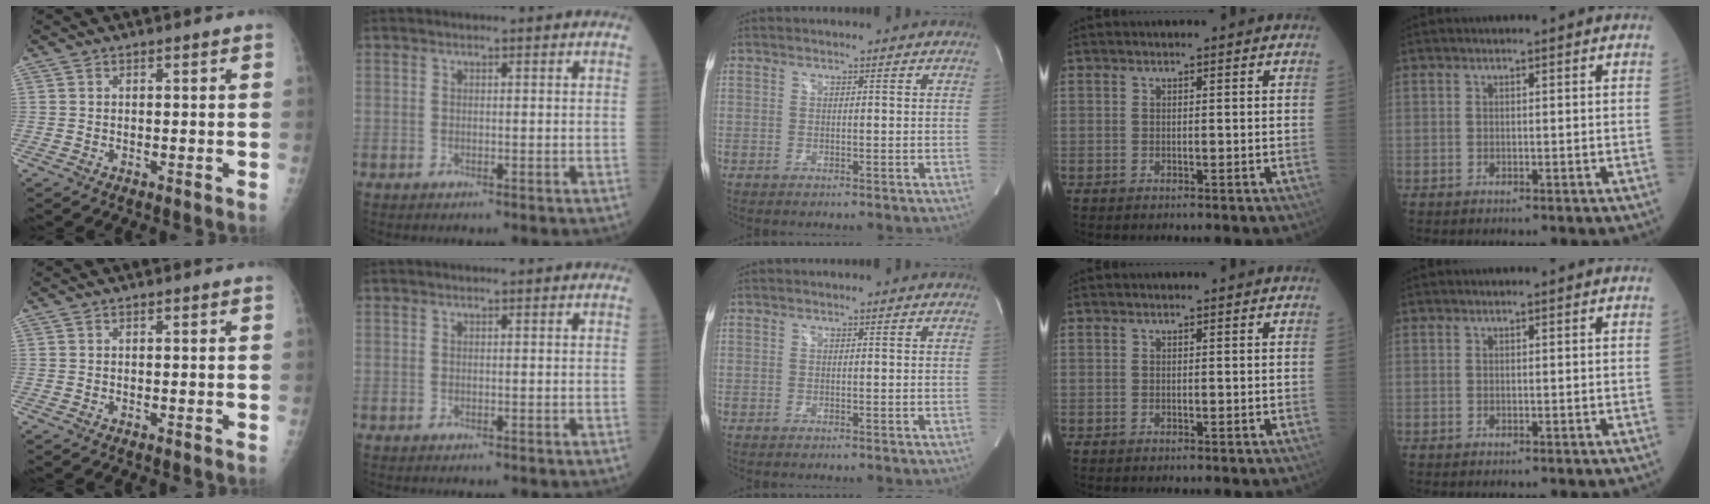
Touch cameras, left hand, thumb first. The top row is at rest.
{}